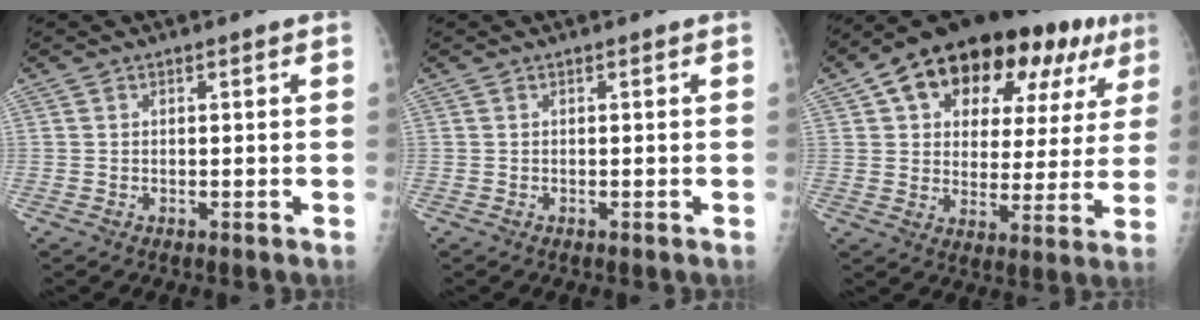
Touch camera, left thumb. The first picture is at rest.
{"total": 0.0}
{"total": 24.2, "force": [11.8, 13.4, 16.3], "torque": [-0.201, 0.017, 0.175]}